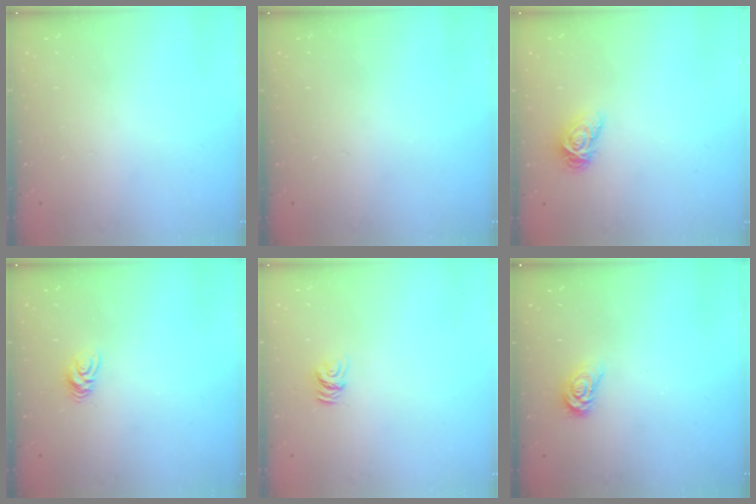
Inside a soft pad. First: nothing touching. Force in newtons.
{"total": 0.0}
{"total": 5.7, "press": 5.7, "slide": 0.2}
{"total": 5.2, "press": 5.2, "slide": 0.3}
{"total": 6.1, "press": 6.1, "slide": 0.3}
{"total": 3.8, "press": 3.8, "slide": 0.4}